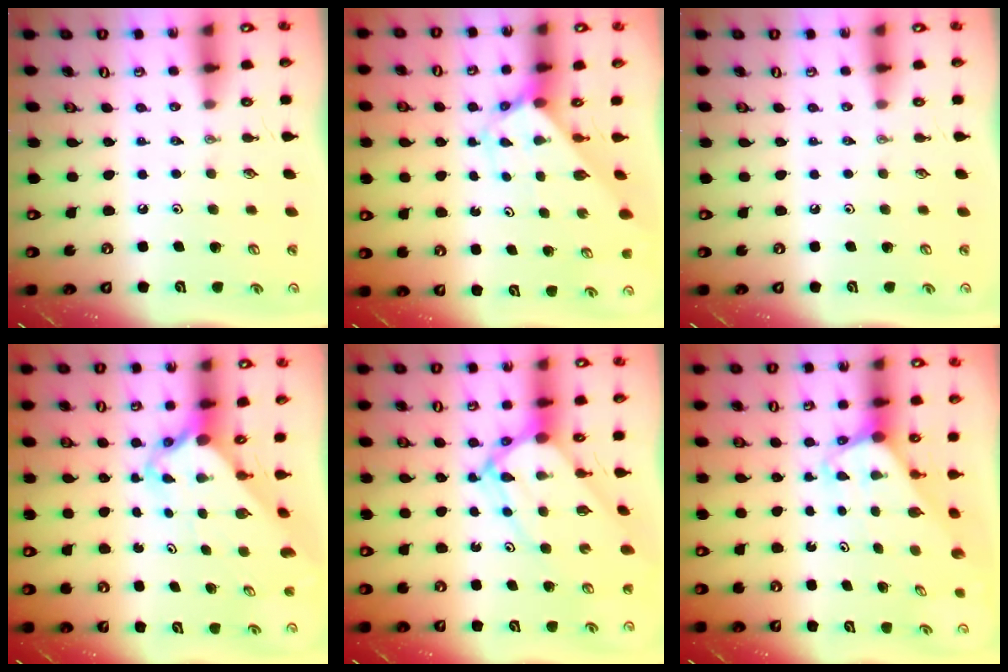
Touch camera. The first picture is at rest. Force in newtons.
{"total": 2.7, "press": 2.7, "slide": 0.2}
{"total": 0.0}
{"total": 3.9, "press": 3.9, "slide": 0.3}
{"total": 9.8, "press": 9.7, "slide": 1.0}
{"total": 2.2, "press": 2.2, "slide": 0.1}